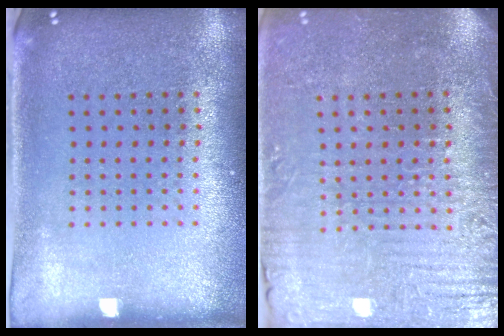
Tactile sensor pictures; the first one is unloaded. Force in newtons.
{"total": 3.8, "press": 3.6, "slide": 1.3}